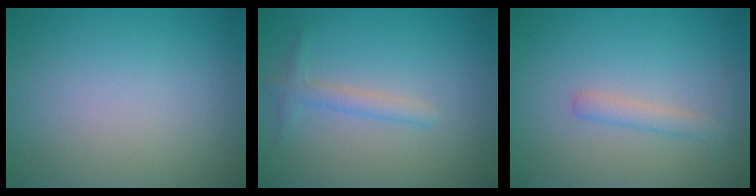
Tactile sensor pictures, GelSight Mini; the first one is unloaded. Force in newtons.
{"total": 1.6, "press": 1.6, "slide": 0.1}
{"total": 1.6, "press": 1.6, "slide": 0.0}